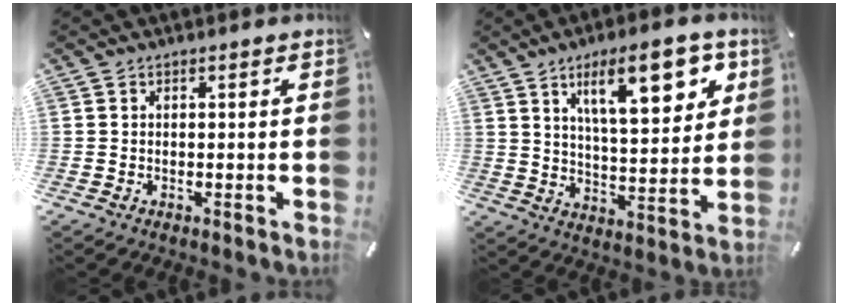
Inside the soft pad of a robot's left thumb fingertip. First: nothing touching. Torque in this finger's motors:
{"motor_torque": [2.52, 2.46, 1.44, -1.34, 0.57]}